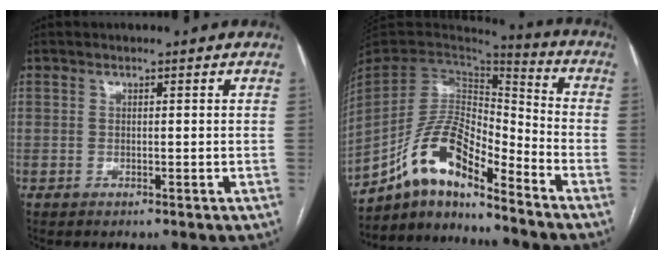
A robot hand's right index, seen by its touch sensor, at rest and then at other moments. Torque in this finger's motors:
{"motor_torque": [0.97, -1.17, 0.95, 0.21]}